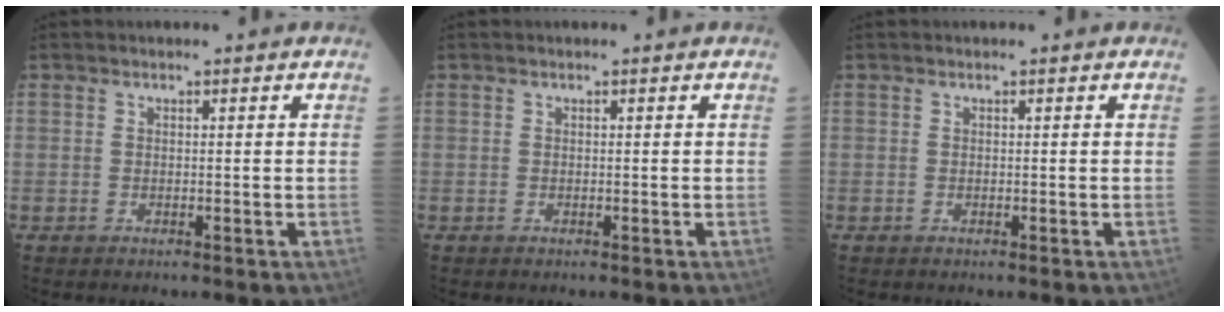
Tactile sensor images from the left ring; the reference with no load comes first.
{"total": 0.0}
{"total": 0.0}